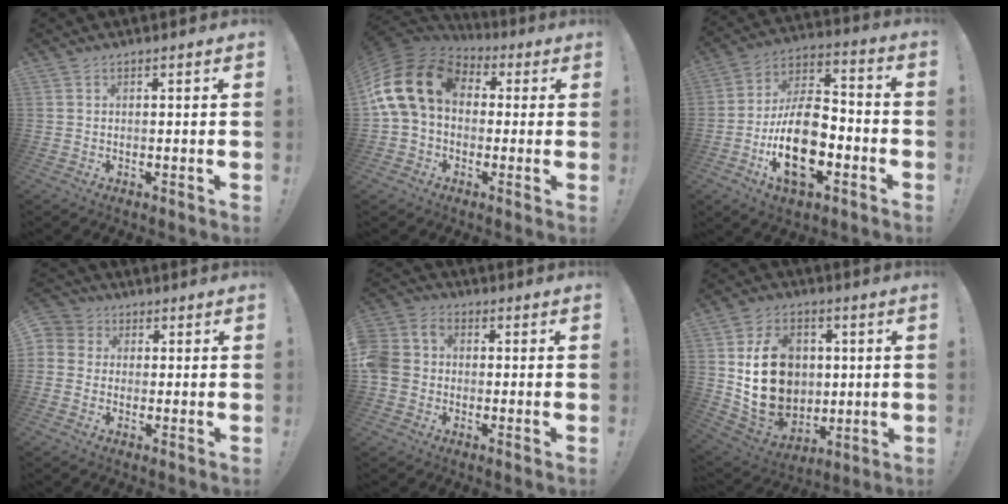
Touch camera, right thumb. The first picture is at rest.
{"total": 17.6, "force": [3.6, 12.4, 12.0], "torque": [-0.222, 0.005, 0.068]}
{"total": 20.4, "force": [-6.8, 11.2, 15.7], "torque": [-0.284, 0.034, -0.111]}
{"total": 4.6, "force": [-0.3, 4.4, 1.4], "torque": [-0.024, 0.007, -0.005]}
{"total": 7.3, "force": [-2.1, 6.1, 3.3], "torque": [-0.080, 0.024, -0.037]}
{"total": 20.0, "force": [2.4, 15.8, 12.0], "torque": [-0.204, -0.014, 0.058]}